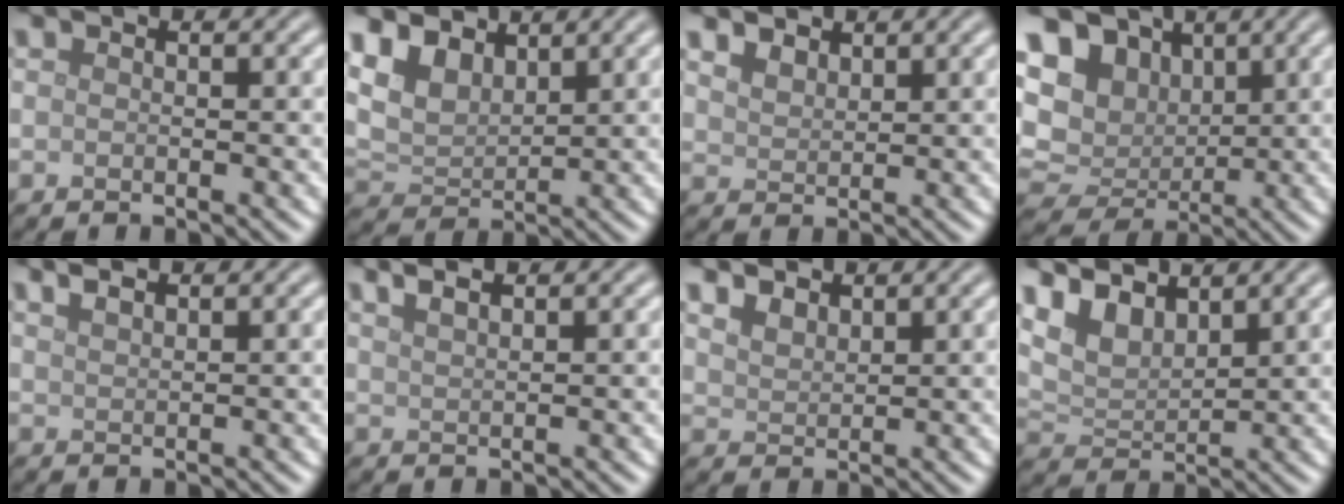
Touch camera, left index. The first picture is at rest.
{"total": 4.7, "force": [3.1, 2.8, 2.3], "torque": [-0.059, 0.000, 0.054]}
{"total": 2.2, "force": [1.8, 1.1, 0.7], "torque": [-0.023, 0.000, 0.039]}
{"total": 11.0, "force": [3.8, 8.5, 5.8], "torque": [-0.123, 0.025, 0.049]}
{"total": 1.9, "force": [1.5, 0.6, 0.9], "torque": [-0.007, 0.005, 0.016]}
{"total": 2.7, "force": [2.1, 0.9, 1.5], "torque": [-0.008, 0.012, 0.014]}
{"total": 2.7, "force": [2.2, 1.3, 0.9], "torque": [-0.028, 0.000, 0.046]}
{"total": 4.6, "force": [3.6, 2.0, 2.2], "torque": [-0.058, 0.003, 0.064]}